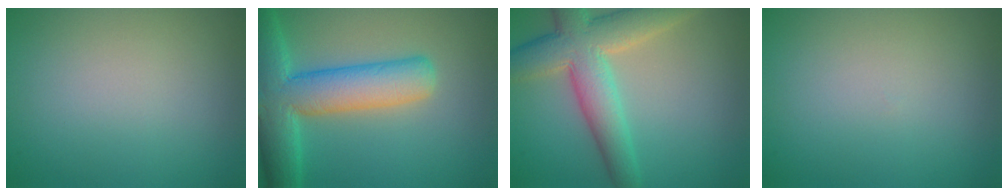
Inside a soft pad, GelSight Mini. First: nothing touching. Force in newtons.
{"total": 8.5, "press": 8.5, "slide": 0.5}
{"total": 7.7, "press": 7.7, "slide": 0.5}
{"total": 0.0}